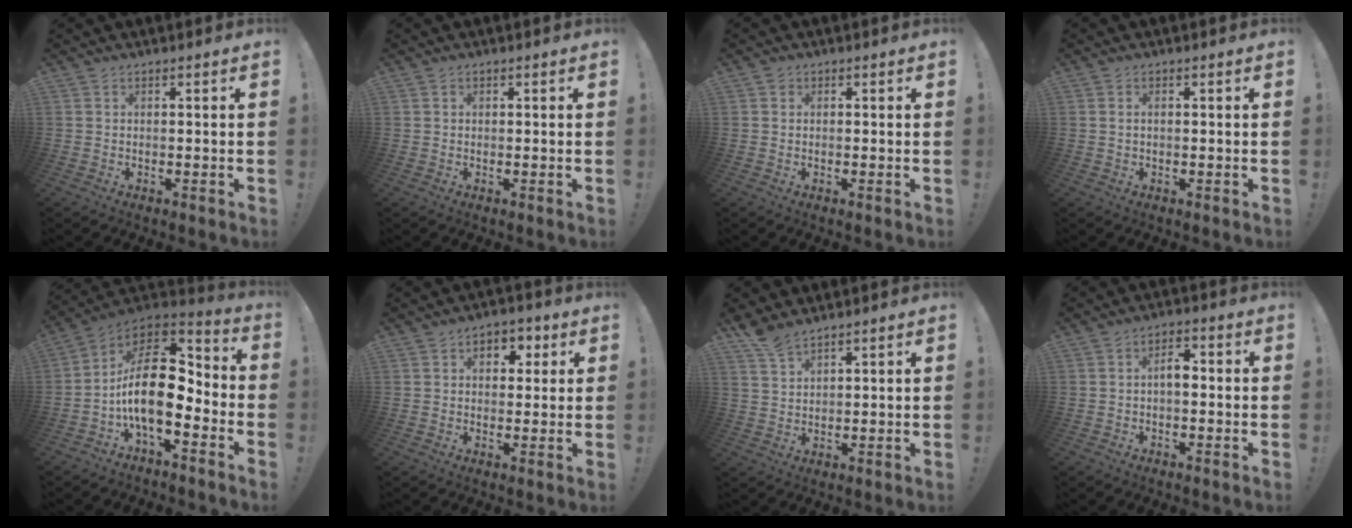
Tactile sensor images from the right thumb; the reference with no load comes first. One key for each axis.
{"total": 0.0}
{"total": 0.8, "fx": 0.2, "fy": 0.8, "fz": 0.1, "tx": 0.000, "ty": 0.002, "tz": 0.003}
{"total": 1.1, "fx": 0.2, "fy": 0.6, "fz": 0.9, "tx": -0.019, "ty": 0.004, "tz": 0.002}
{"total": 18.9, "fx": -1.2, "fy": 9.4, "fz": 16.4, "tx": -0.293, "ty": 0.003, "tz": -0.019}
{"total": 5.3, "fx": 1.5, "fy": 4.2, "fz": 2.8, "tx": -0.023, "ty": -0.005, "tz": 0.024}
{"total": 5.2, "fx": 4.5, "fy": 1.3, "fz": 2.3, "tx": -0.037, "ty": -0.027, "tz": 0.085}
{"total": 4.5, "fx": -0.5, "fy": 2.5, "fz": 3.7, "tx": -0.050, "ty": 0.006, "tz": -0.014}